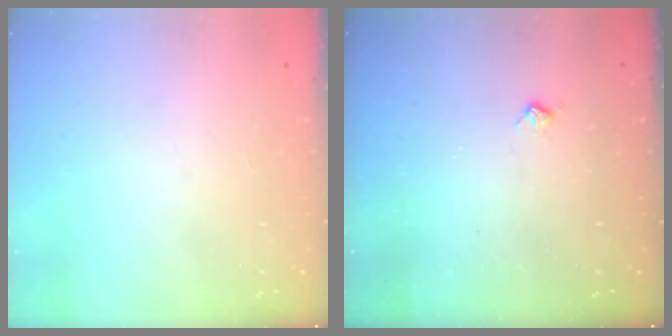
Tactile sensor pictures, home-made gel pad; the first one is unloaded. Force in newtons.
{"total": 3.4, "press": 3.4, "slide": 0.5}